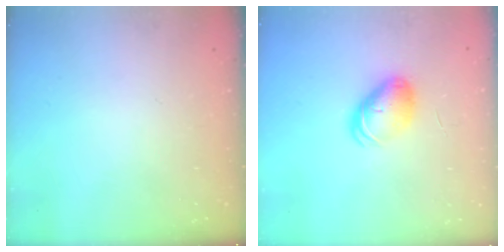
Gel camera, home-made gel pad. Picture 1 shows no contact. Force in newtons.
{"total": 9.3, "press": 9.3, "slide": 1.1}